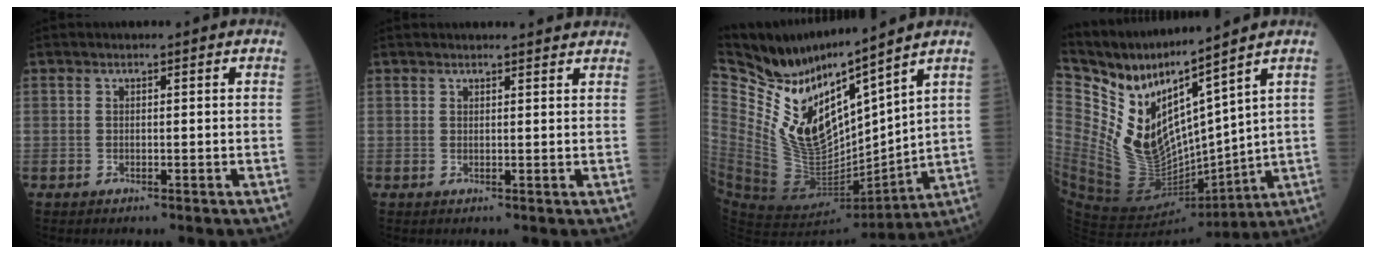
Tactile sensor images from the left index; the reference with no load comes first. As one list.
[{"total": 4.1, "force": [4.0, 0.3, 0.8], "torque": [-0.011, 0.012, 0.038]}, {"total": 14.4, "force": [11.9, 2.6, 7.6], "torque": [-0.151, -0.023, 0.246]}, {"total": 14.4, "force": [11.2, 1.9, 8.7], "torque": [-0.174, -0.019, 0.234]}]